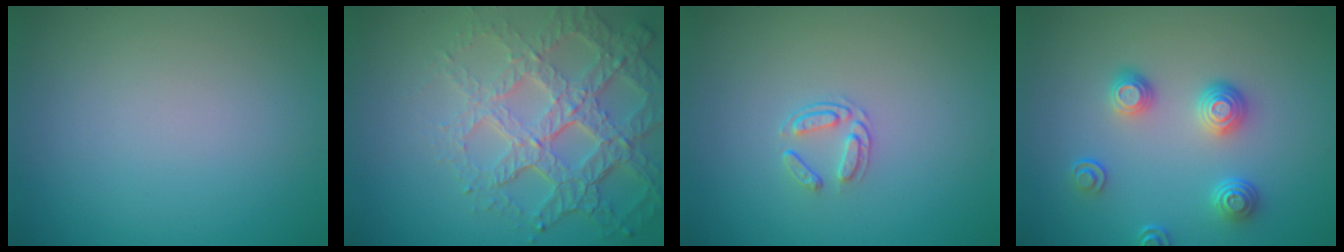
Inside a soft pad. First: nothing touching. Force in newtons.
{"total": 7.6, "press": 5.3, "slide": 5.4}
{"total": 1.6, "press": 1.0, "slide": 1.2}
{"total": 3.4, "press": 2.8, "slide": 1.9}